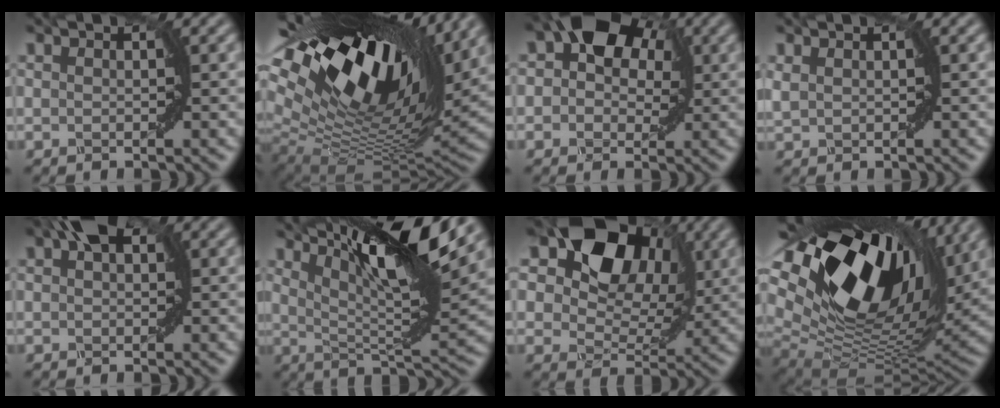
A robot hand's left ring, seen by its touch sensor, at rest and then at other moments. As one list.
[{"total": 18.0, "force": [8.9, 8.4, 13.2], "torque": [-0.256, 0.033, 0.160]}, {"total": 8.8, "force": [2.9, 6.3, 5.5], "torque": [-0.058, 0.047, 0.012]}, {"total": 1.1, "force": [0.6, 0.7, 0.6], "torque": [-0.018, 0.004, 0.015]}, {"total": 3.0, "force": [1.4, 1.7, 2.1], "torque": [-0.025, 0.012, 0.015]}, {"total": 10.5, "force": [6.2, 1.5, 8.3], "torque": [-0.134, 0.004, 0.111]}, {"total": 12.3, "force": [5.7, 7.9, 7.5], "torque": [-0.128, 0.037, 0.078]}, {"total": 18.1, "force": [8.2, 10.2, 12.5], "torque": [-0.247, 0.030, 0.142]}]